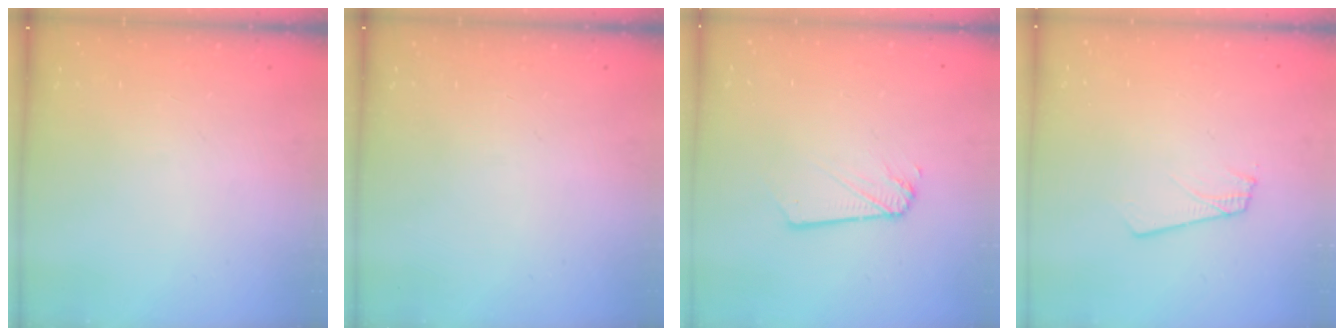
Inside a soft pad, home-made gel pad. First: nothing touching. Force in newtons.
{"total": 0.0}
{"total": 1.9, "press": 1.9, "slide": 0.3}
{"total": 1.8, "press": 1.8, "slide": 0.1}